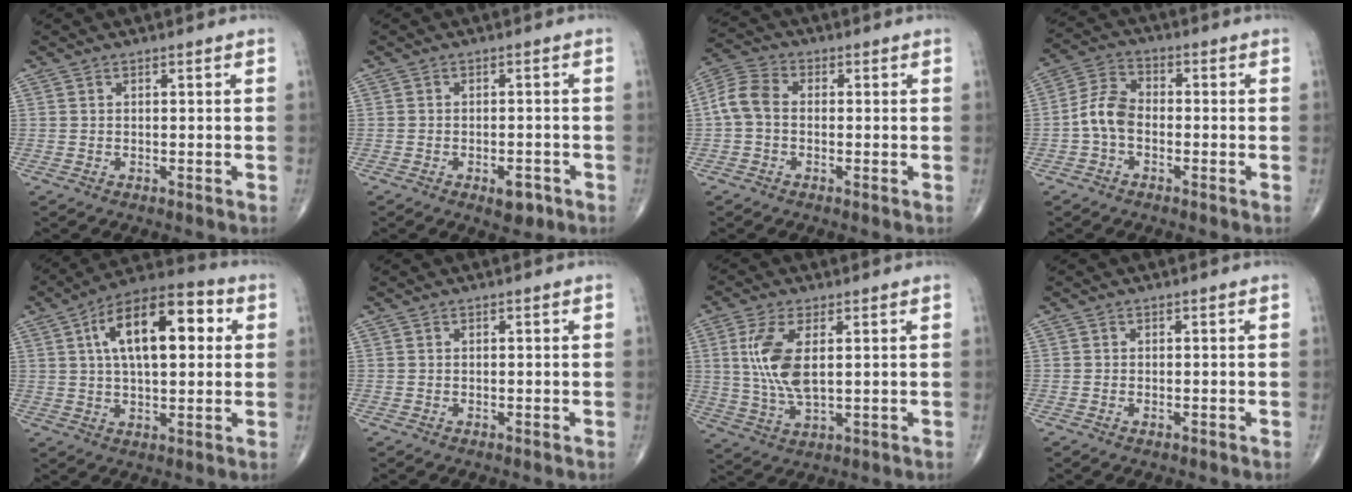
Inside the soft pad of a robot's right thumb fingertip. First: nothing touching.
{"total": 3.6, "force": [-1.8, 1.8, 2.5], "torque": [-0.024, 0.005, -0.022]}
{"total": 6.3, "force": [-0.4, 4.4, 4.4], "torque": [-0.088, 0.018, -0.020]}
{"total": 6.7, "force": [-1.6, 4.3, 4.8], "torque": [-0.090, 0.024, -0.044]}
{"total": 17.5, "force": [4.3, 8.2, 14.8], "torque": [-0.214, 0.021, 0.059]}
{"total": 0.0}
{"total": 9.9, "force": [2.0, 4.2, 8.7], "torque": [-0.193, -0.010, 0.044]}
{"total": 0.5, "force": [-0.2, 0.3, 0.4], "torque": [-0.010, 0.001, -0.004]}